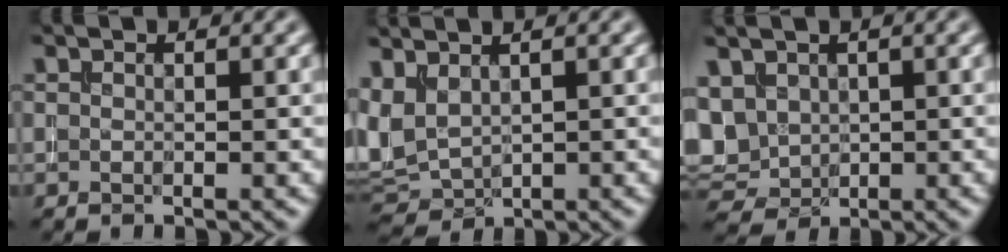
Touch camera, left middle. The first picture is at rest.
{"total": 3.3, "force": [1.0, 2.3, 2.2], "torque": [-0.063, 0.008, 0.023]}
{"total": 4.2, "force": [1.1, 3.4, 2.3], "torque": [-0.071, 0.001, 0.028]}